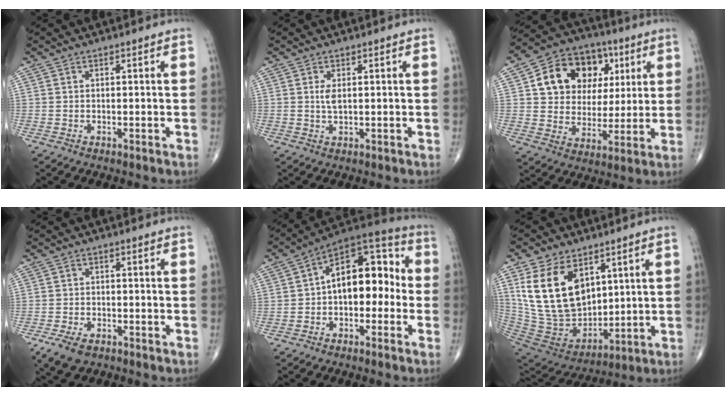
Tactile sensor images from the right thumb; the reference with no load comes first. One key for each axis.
{"total": 1.9, "fx": 0.5, "fy": 0.6, "fz": 1.7, "tx": -0.034, "ty": -0.004, "tz": 0.014}
{"total": 17.2, "fx": 5.3, "fy": 13.4, "fz": 9.5, "tx": -0.115, "ty": 0.007, "tz": 0.090}
{"total": 5.3, "fx": -3.1, "fy": 2.9, "fz": 3.0, "tx": -0.058, "ty": 0.002, "tz": -0.054}
{"total": 14.7, "fx": -0.6, "fy": 8.8, "fz": 11.7, "tx": -0.140, "ty": 0.046, "tz": -0.027}
{"total": 19.1, "fx": 7.2, "fy": 12.4, "fz": 12.7, "tx": -0.217, "ty": -0.037, "tz": 0.160}